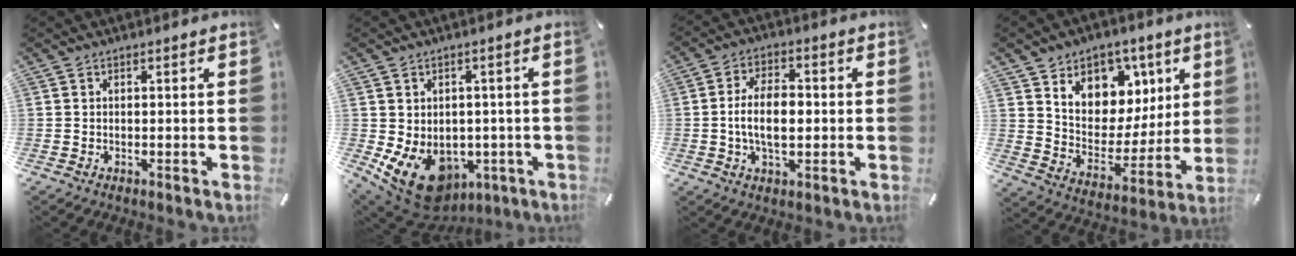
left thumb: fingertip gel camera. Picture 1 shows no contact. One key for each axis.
{"total": 11.8, "fx": -4.5, "fy": 8.8, "fz": 6.5, "tx": -0.114, "ty": 0.009, "tz": -0.076}
{"total": 9.4, "fx": -0.8, "fy": 5.2, "fz": 7.7, "tx": -0.141, "ty": 0.005, "tz": -0.018}
{"total": 10.6, "fx": 5.1, "fy": 9.0, "fz": 2.4, "tx": -0.028, "ty": -0.057, "tz": 0.097}